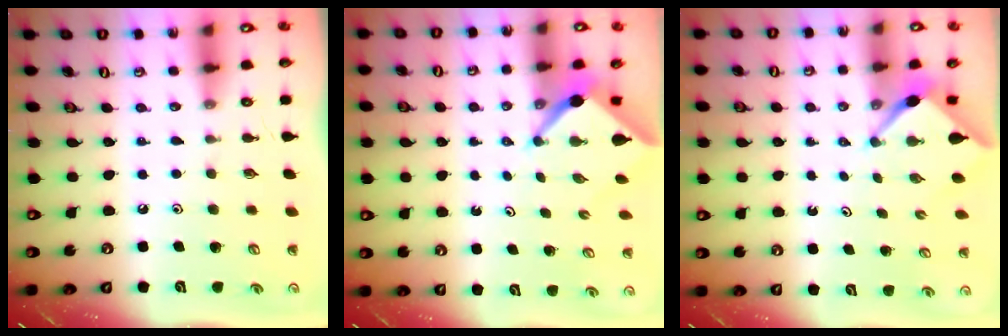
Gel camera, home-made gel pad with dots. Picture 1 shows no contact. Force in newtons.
{"total": 3.4, "press": 3.4, "slide": 0.2}
{"total": 2.6, "press": 2.6, "slide": 0.3}